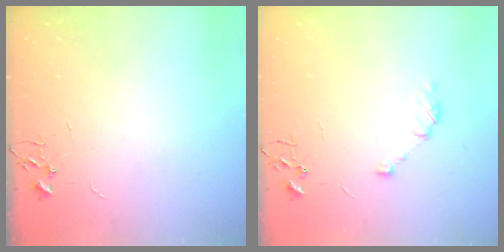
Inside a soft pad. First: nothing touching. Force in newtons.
{"total": 5.8, "press": 5.8, "slide": 0.8}